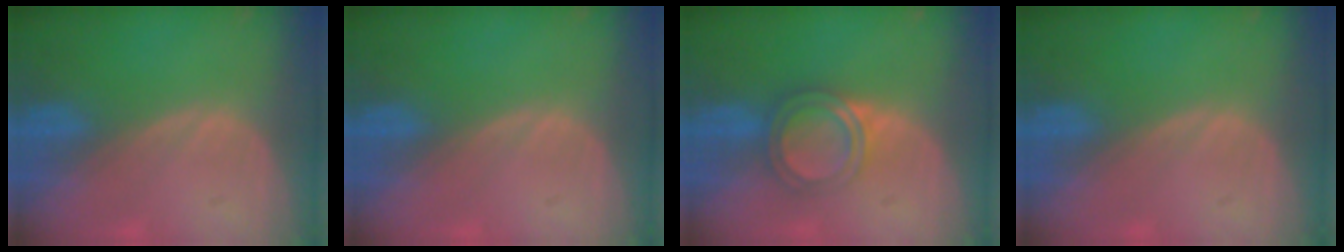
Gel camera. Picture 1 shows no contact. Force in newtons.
{"total": 0.0}
{"total": 4.9, "press": 4.5, "slide": 2.1}
{"total": 0.0}